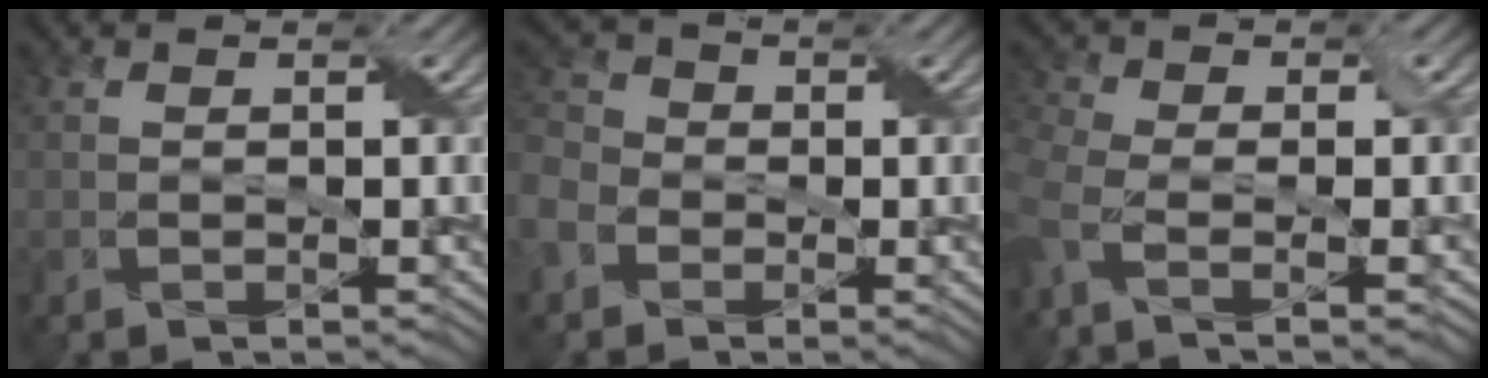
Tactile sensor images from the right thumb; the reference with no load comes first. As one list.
[{"total": 6.3, "force": [-2.8, 4.9, 2.7], "torque": [-0.097, -0.010, -0.066]}, {"total": 6.6, "force": [-2.3, 3.1, 5.4], "torque": [-0.127, -0.013, -0.038]}]